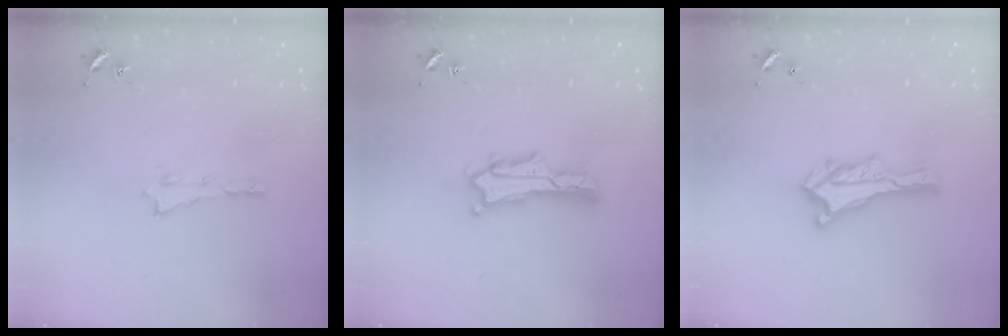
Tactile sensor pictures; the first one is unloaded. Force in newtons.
{"total": 2.7, "press": 2.7, "slide": 0.4}
{"total": 0.6, "press": 0.5, "slide": 0.2}